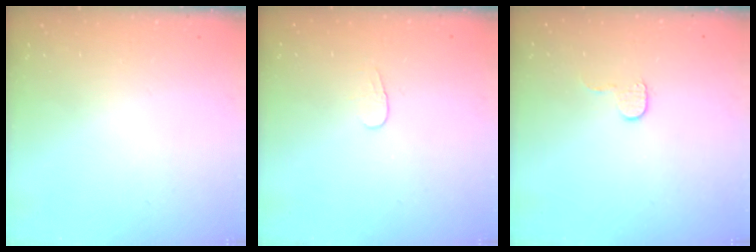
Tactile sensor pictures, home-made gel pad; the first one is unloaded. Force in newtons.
{"total": 3.8, "press": 3.8, "slide": 0.3}
{"total": 5.0, "press": 4.9, "slide": 0.5}